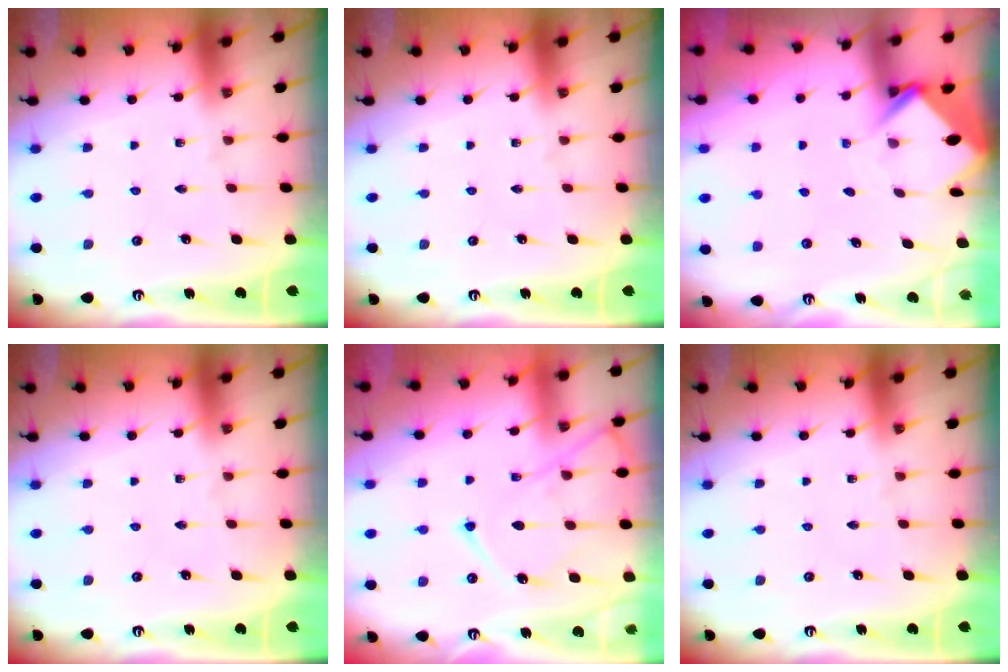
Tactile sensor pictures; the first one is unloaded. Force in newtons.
{"total": 0.0}
{"total": 4.0, "press": 4.0, "slide": 0.2}
{"total": 0.0}
{"total": 12.7, "press": 12.6, "slide": 1.5}
{"total": 0.0}